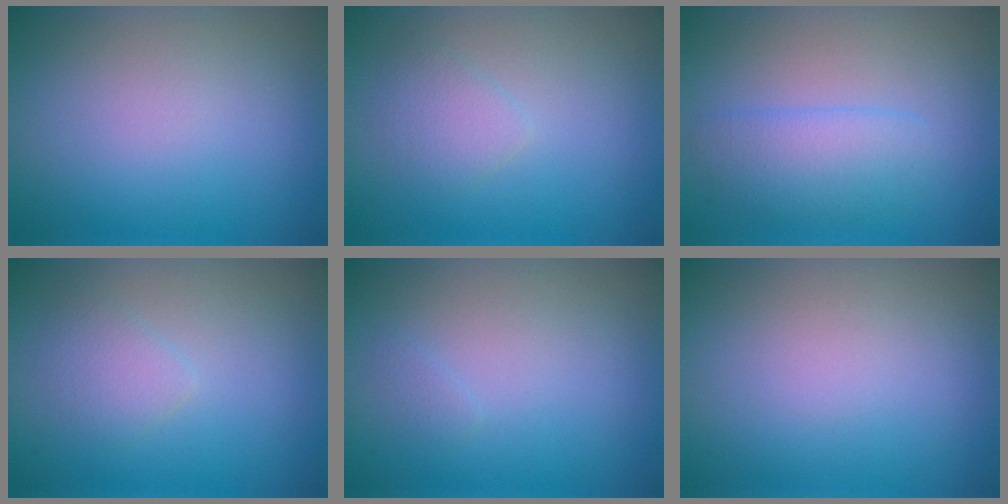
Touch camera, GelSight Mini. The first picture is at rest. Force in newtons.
{"total": 1.7, "press": 1.7, "slide": 0.1}
{"total": 2.8, "press": 2.8, "slide": 0.1}
{"total": 1.7, "press": 1.7, "slide": 0.1}
{"total": 0.6, "press": 0.6, "slide": 0.1}
{"total": 0.0}